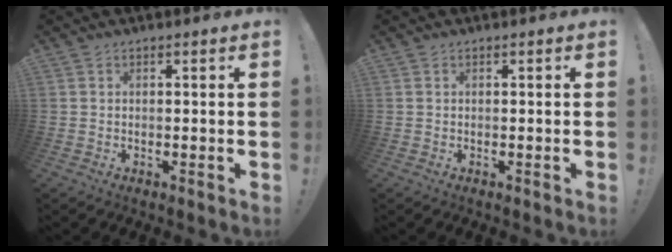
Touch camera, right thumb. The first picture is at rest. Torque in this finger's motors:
{"motor_torque": [0.06, 0.07, -0.05, -0.22, 0.02]}